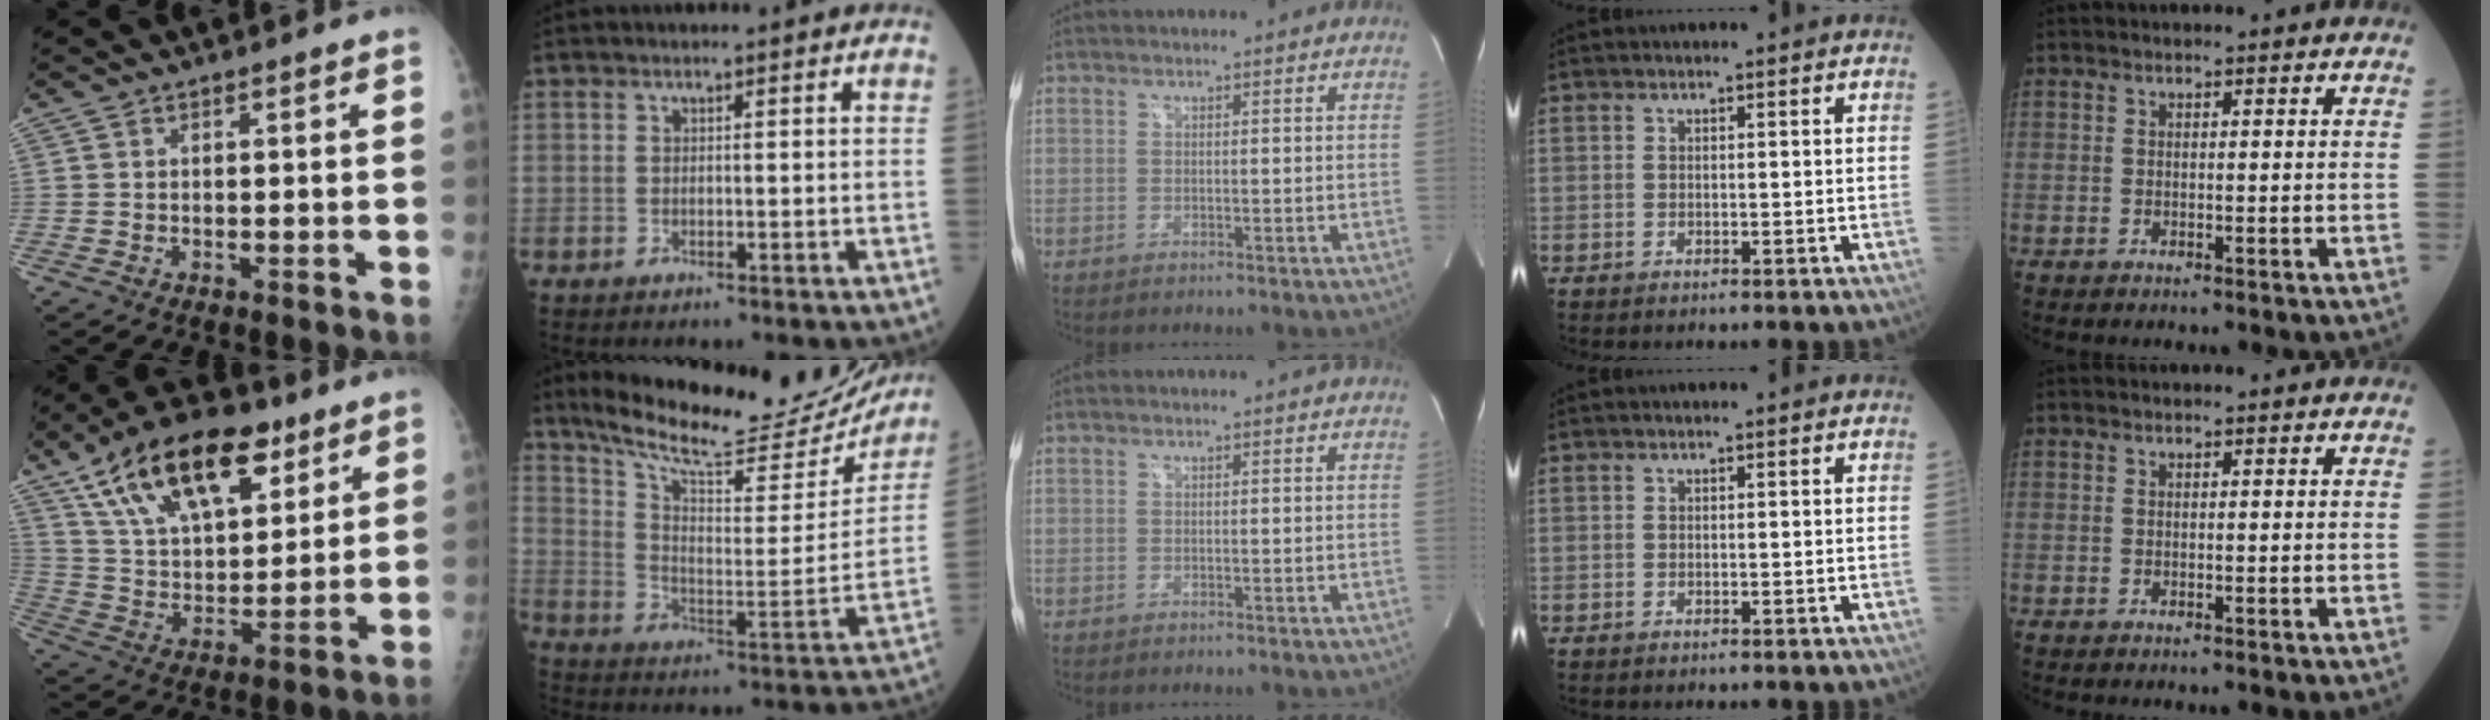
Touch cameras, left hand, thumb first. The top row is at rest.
{"thumb": {"total": 23.7, "force": [13.2, 11.7, 15.9], "torque": [-0.246, -0.025, 0.232]}, "index": {"total": 25.0, "force": [22.5, 4.6, 9.9], "torque": [-0.160, -0.047, 0.311]}}